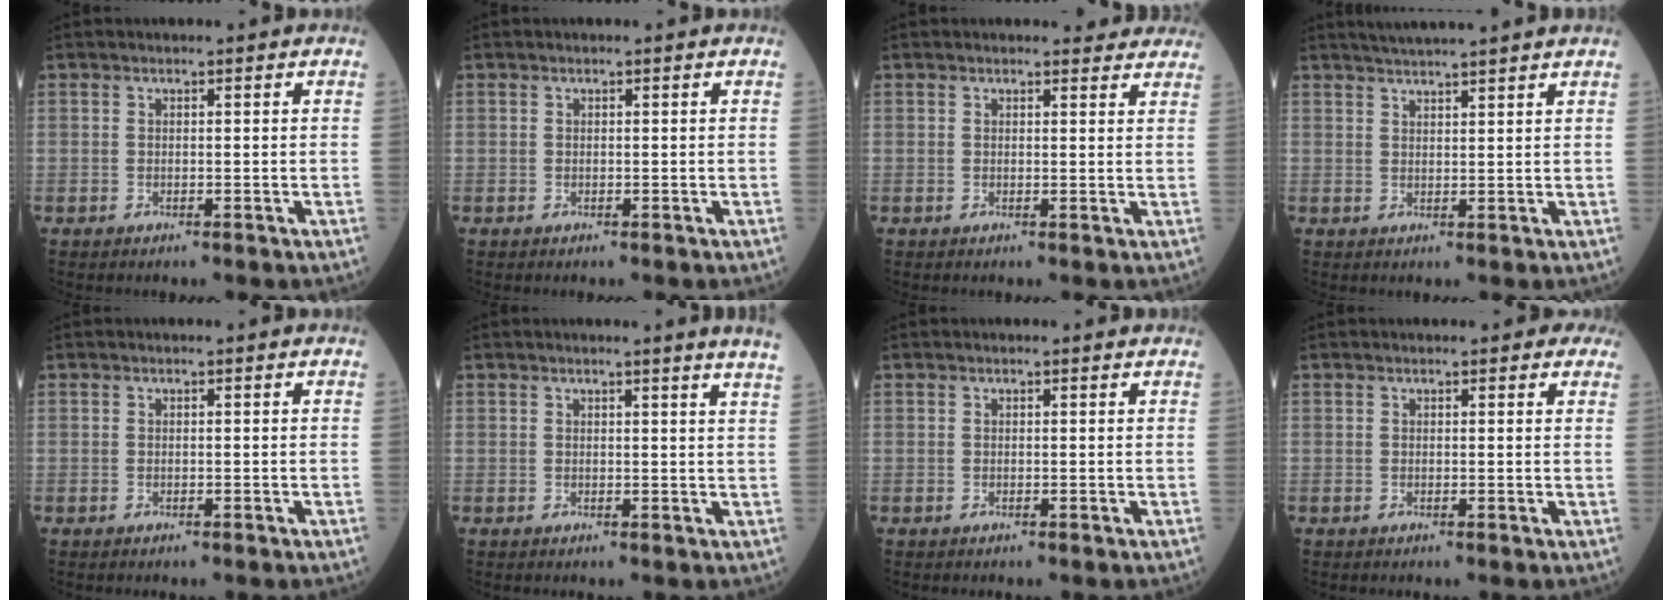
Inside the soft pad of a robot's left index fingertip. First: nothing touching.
{"total": 0.0}
{"total": 4.2, "force": [4.0, 1.0, 0.7], "torque": [0.000, 0.000, 0.030]}
{"total": 7.1, "force": [6.3, -0.9, 3.0], "torque": [-0.049, 0.025, 0.088]}
{"total": 0.0}
{"total": 4.4, "force": [3.8, -1.1, 2.0], "torque": [-0.022, -0.017, 0.022]}
{"total": 0.7, "force": [0.7, 0.2, 0.1], "torque": [-0.006, 0.002, 0.003]}
{"total": 4.8, "force": [4.0, 1.6, 2.0], "torque": [-0.014, 0.009, 0.030]}